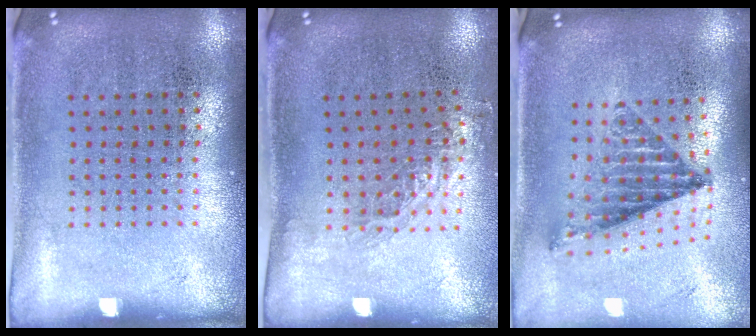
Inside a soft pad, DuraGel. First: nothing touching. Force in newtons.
{"total": 0.8, "press": 0.8, "slide": 0.3}
{"total": 1.1, "press": 1.0, "slide": 0.5}